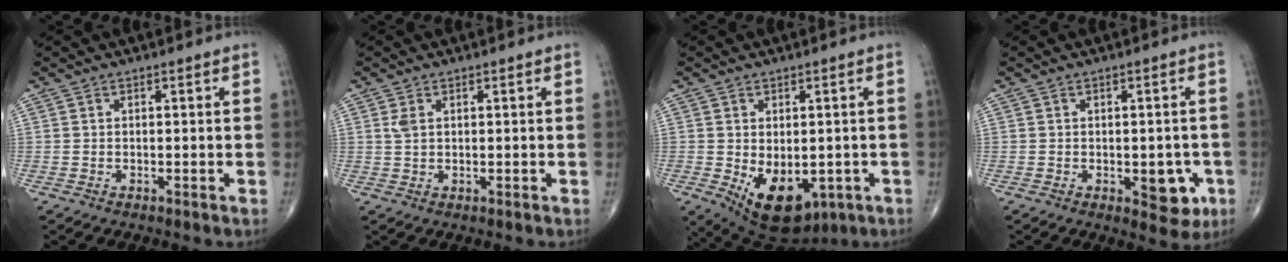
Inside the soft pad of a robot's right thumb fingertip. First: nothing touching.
{"total": 1.8, "force": [0.7, 1.0, 1.3], "torque": [-0.029, 0.004, 0.019]}
{"total": 12.2, "force": [-3.3, 7.5, 9.0], "torque": [-0.119, -0.010, -0.027]}
{"total": 6.5, "force": [-2.0, 3.4, 5.1], "torque": [-0.034, 0.004, -0.018]}